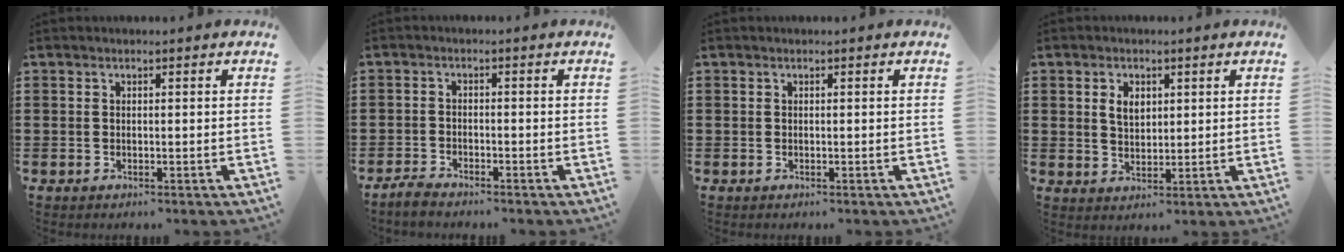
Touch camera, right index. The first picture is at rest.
{"total": 1.9, "force": [-1.9, 0.2, 0.1], "torque": [-0.008, 0.003, -0.039]}
{"total": 0.0}
{"total": 3.3, "force": [1.2, 2.2, 2.2], "torque": [-0.052, 0.009, 0.021]}